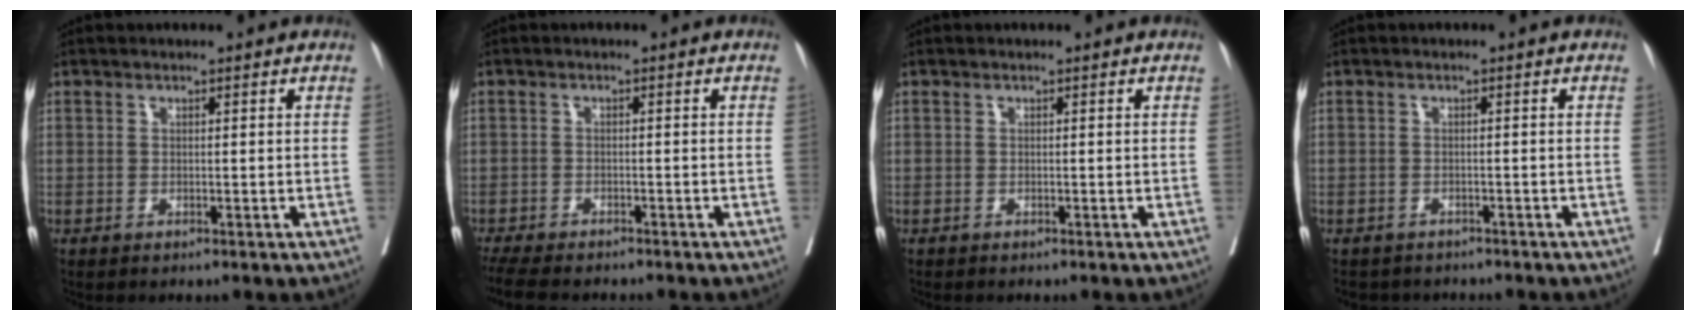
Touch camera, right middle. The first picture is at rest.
{"total": 8.5, "force": [-7.4, 1.9, 3.9], "torque": [-0.062, -0.012, -0.114]}
{"total": 0.0}
{"total": 3.9, "force": [-3.5, 1.6, 0.2], "torque": [0.000, 0.000, -0.047]}